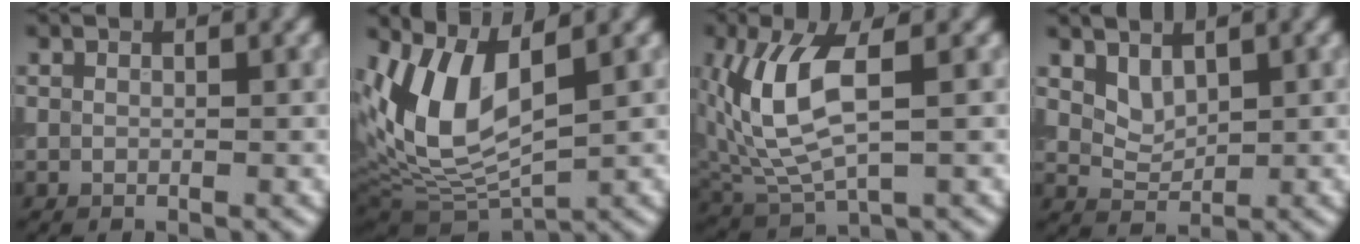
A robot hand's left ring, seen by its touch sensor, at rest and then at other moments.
{"total": 8.8, "force": [1.9, 4.3, 7.4], "torque": [-0.164, -0.006, 0.036]}
{"total": 7.0, "force": [1.0, 3.2, 6.2], "torque": [-0.142, -0.001, 0.021]}
{"total": 1.8, "force": [1.2, 1.0, 0.8], "torque": [-0.014, -0.006, 0.028]}